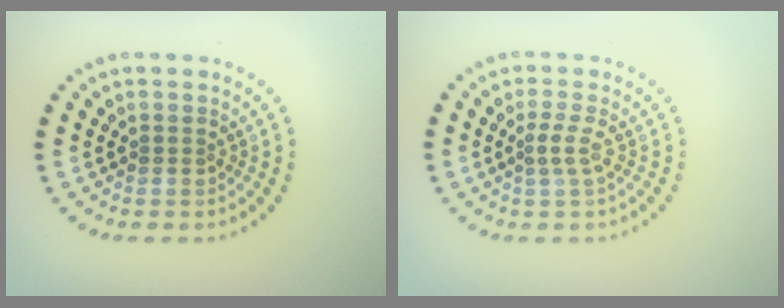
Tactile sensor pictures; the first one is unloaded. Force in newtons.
{"total": 1.3, "press": 0.9, "slide": 1.0}